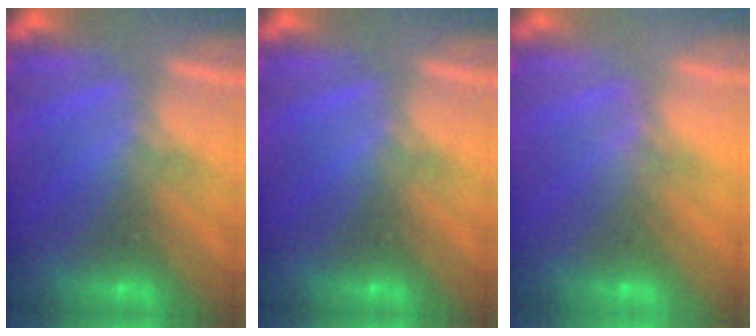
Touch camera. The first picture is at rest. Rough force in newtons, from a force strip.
{"total": 0.0}
{"total": 4.8}